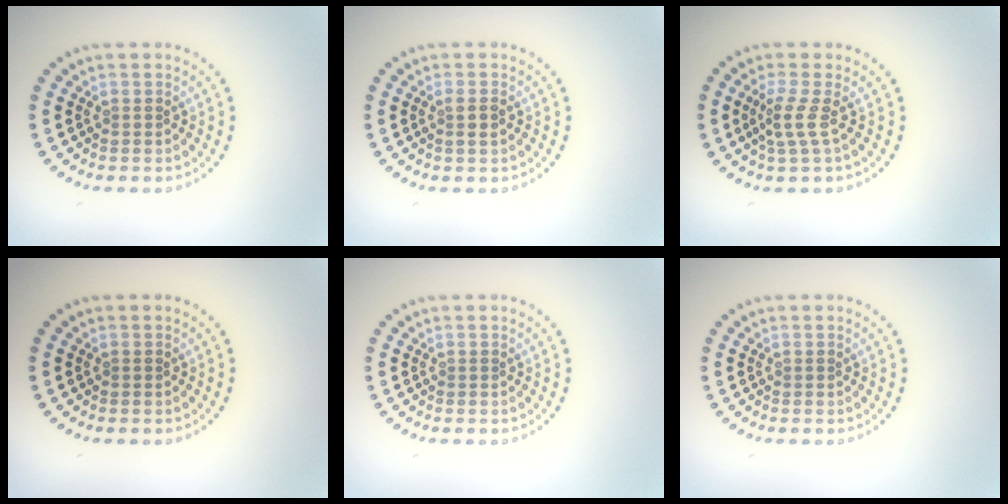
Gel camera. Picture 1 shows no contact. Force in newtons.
{"total": 1.3, "press": 1.1, "slide": 0.6}
{"total": 2.1, "press": 1.4, "slide": 1.5}
{"total": 0.0}
{"total": 0.0}
{"total": 0.0}